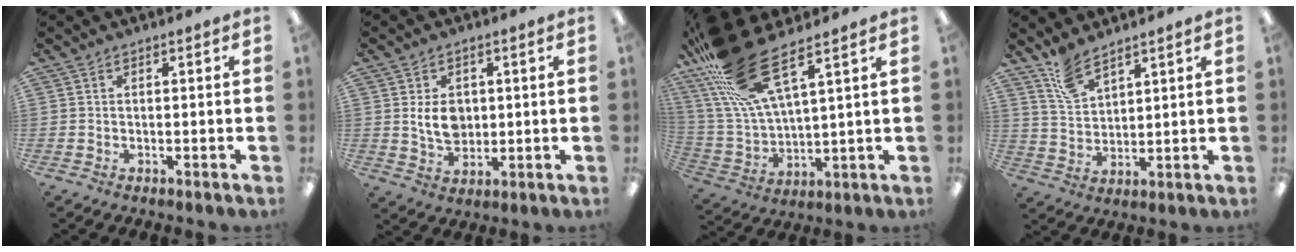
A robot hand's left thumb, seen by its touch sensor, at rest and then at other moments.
{"total": 6.5, "force": [1.1, 4.8, 4.3], "torque": [-0.079, 0.000, 0.020]}
{"total": 18.7, "force": [12.6, 5.3, 12.8], "torque": [-0.282, -0.065, 0.221]}
{"total": 7.4, "force": [6.0, 2.9, 3.2], "torque": [-0.079, -0.024, 0.116]}